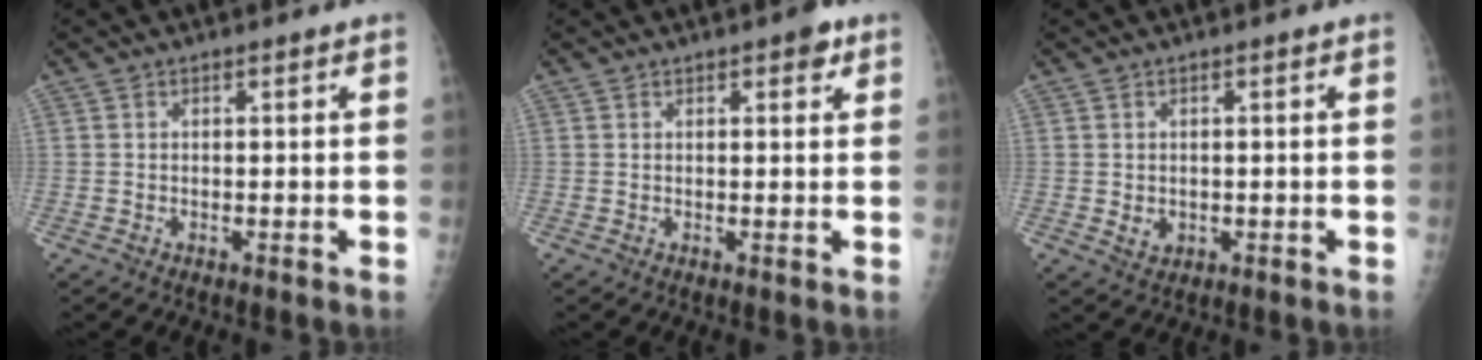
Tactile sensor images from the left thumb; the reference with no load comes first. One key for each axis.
{"total": 2.7, "fx": 1.5, "fy": 1.1, "fz": 1.9, "tx": -0.015, "ty": -0.002, "tz": 0.015}
{"total": 2.5, "fx": -0.3, "fy": 2.0, "fz": 1.4, "tx": -0.013, "ty": 0.000, "tz": 0.004}